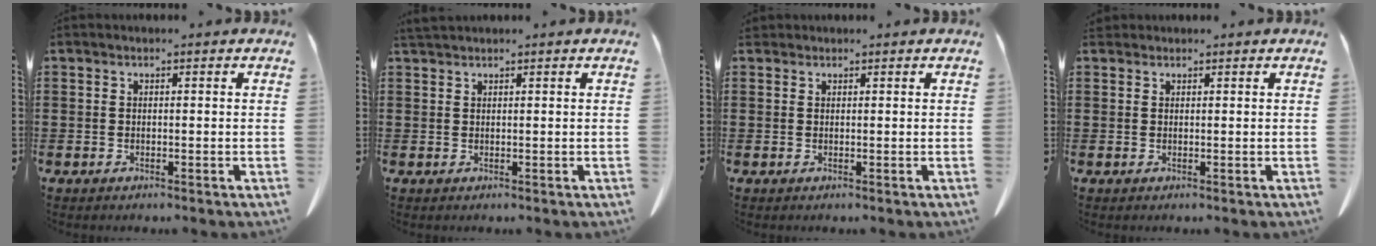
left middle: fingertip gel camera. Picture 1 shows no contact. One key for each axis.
{"total": 1.1, "fx": 1.1, "fy": 0.0, "fz": 0.3, "tx": -0.008, "ty": -0.002, "tz": 0.022}
{"total": 0.7, "fx": 0.6, "fy": 0.3, "fz": 0.1, "tx": -0.005, "ty": 0.000, "tz": 0.013}
{"total": 0.8, "fx": 0.8, "fy": 0.3, "fz": 0.2, "tx": -0.006, "ty": 0.001, "tz": 0.015}